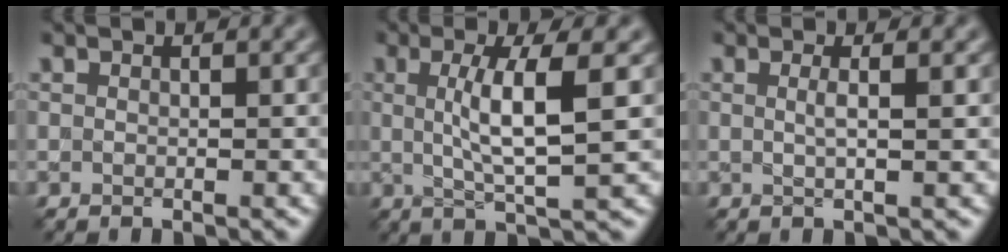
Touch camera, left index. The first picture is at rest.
{"total": 5.4, "force": [0.8, 0.9, 5.3], "torque": [-0.092, 0.001, 0.016]}
{"total": 1.3, "force": [0.2, 0.2, 1.2], "torque": [-0.018, 0.002, 0.000]}